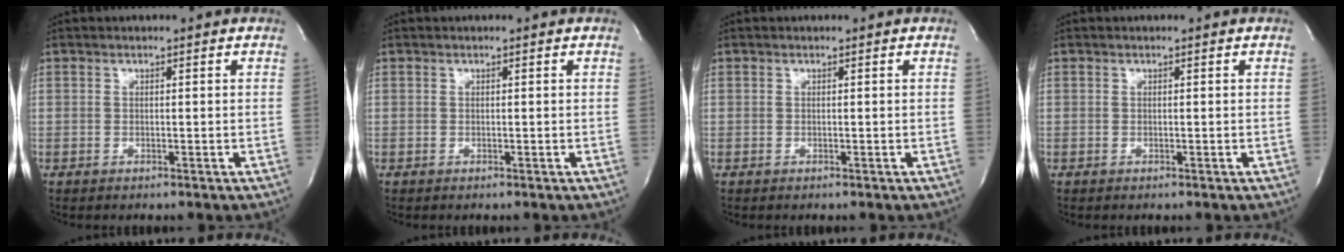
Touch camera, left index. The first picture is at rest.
{"total": 0.0}
{"total": 0.0}
{"total": 0.0}